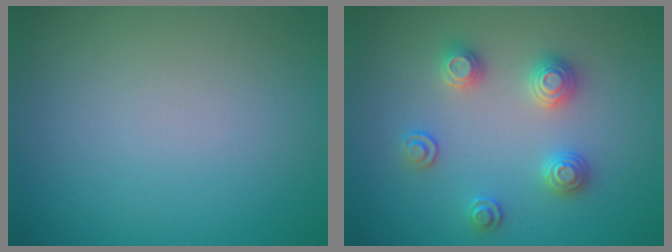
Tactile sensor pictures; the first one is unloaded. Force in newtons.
{"total": 2.9, "press": 2.8, "slide": 0.8}